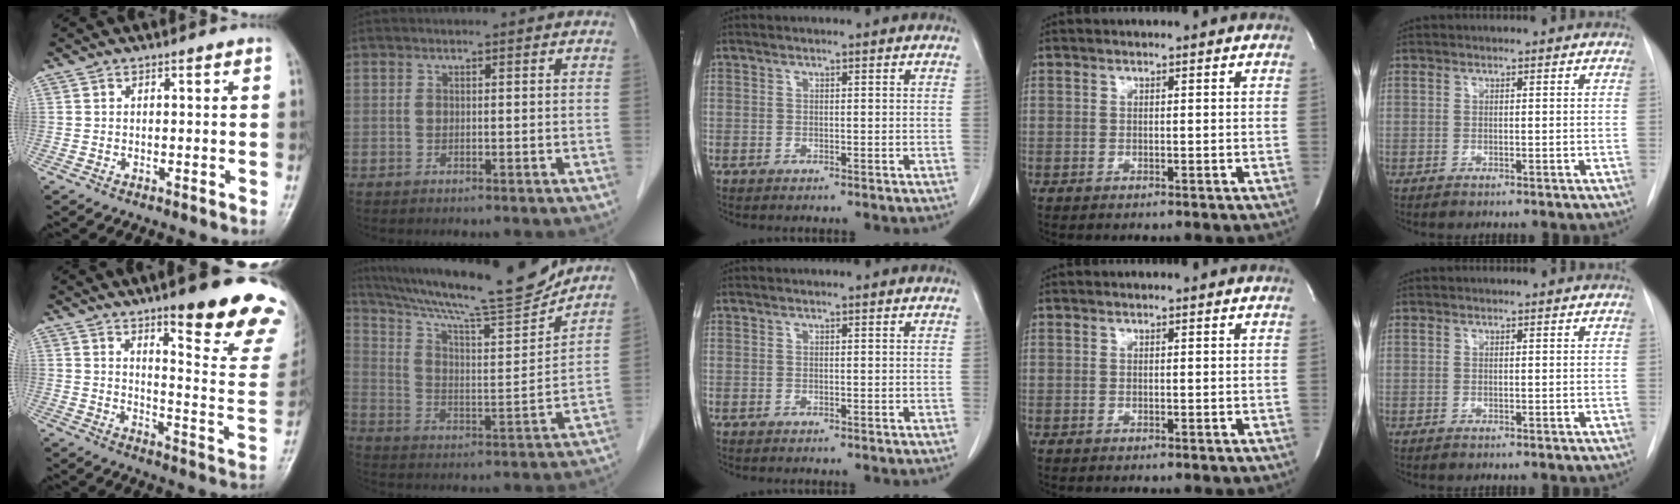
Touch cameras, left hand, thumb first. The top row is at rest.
{"thumb": {"total": 20.0, "force": [13.1, 4.0, 14.6], "torque": [-0.155, -0.084, 0.178]}, "index": {"total": 19.1, "force": [17.2, 0.4, 8.3], "torque": [-0.147, -0.015, 0.271]}}